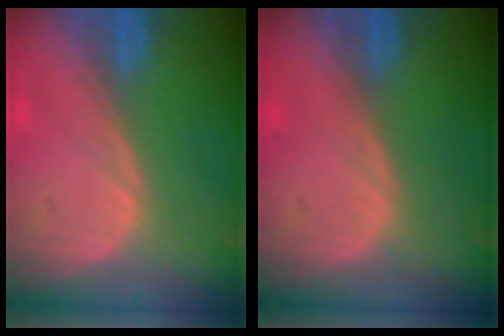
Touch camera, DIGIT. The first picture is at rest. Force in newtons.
{"total": 0.0}